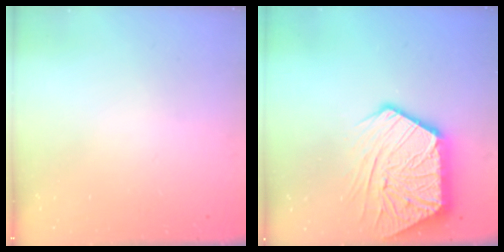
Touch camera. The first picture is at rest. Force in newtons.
{"total": 17.9, "press": 17.9, "slide": 1.5}